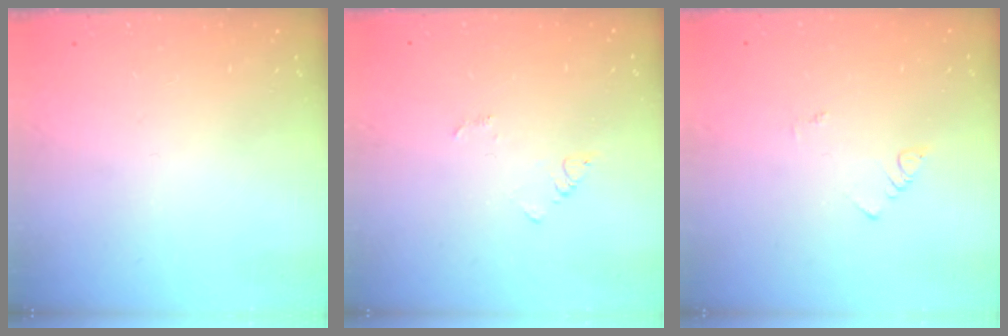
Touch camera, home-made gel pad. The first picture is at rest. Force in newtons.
{"total": 2.9, "press": 2.9, "slide": 0.3}
{"total": 1.1, "press": 1.1, "slide": 0.3}